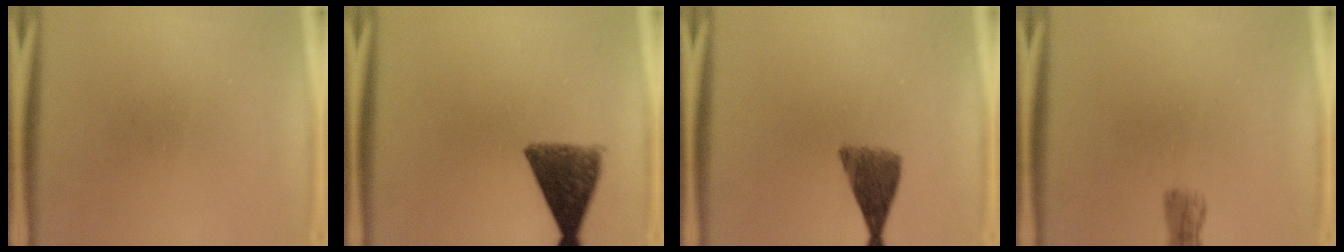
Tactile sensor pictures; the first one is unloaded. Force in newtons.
{"total": 9.3}
{"total": 6.3}
{"total": 2.1}